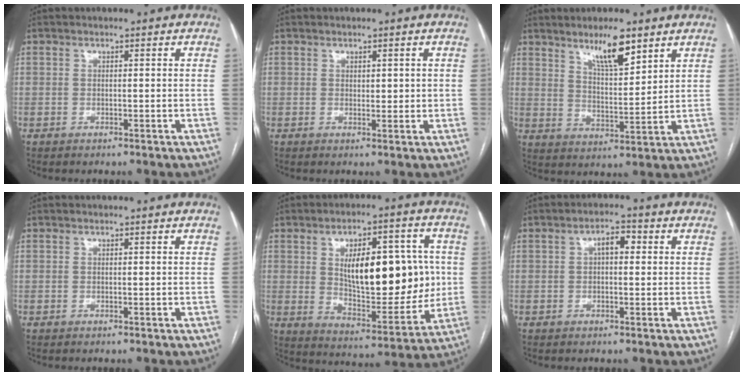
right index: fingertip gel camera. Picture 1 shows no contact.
{"total": 1.8, "force": [0.5, 1.0, 1.5], "torque": [-0.018, -0.003, 0.009]}
{"total": 7.9, "force": [5.5, 1.5, 5.5], "torque": [-0.099, -0.006, 0.101]}
{"total": 0.0}
{"total": 18.2, "force": [2.4, 7.8, 16.3], "torque": [-0.246, 0.013, 0.047]}
{"total": 3.3, "force": [0.6, 1.4, 2.9], "torque": [-0.048, 0.018, 0.007]}